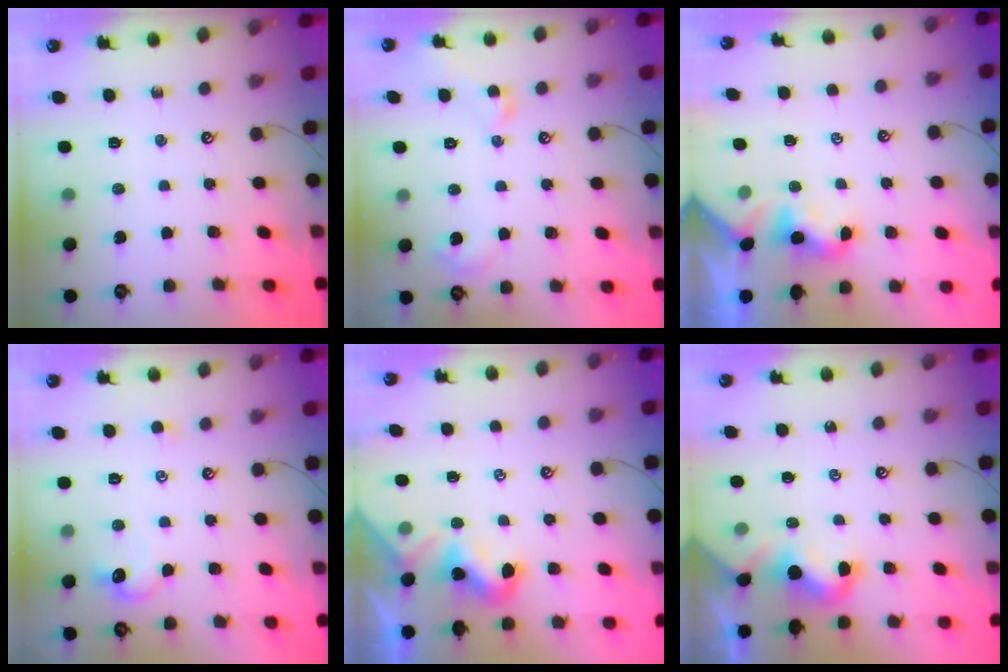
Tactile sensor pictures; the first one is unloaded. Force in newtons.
{"total": 3.5, "press": 3.4, "slide": 0.5}
{"total": 1.9, "press": 1.8, "slide": 0.5}
{"total": 3.0, "press": 2.9, "slide": 0.6}
{"total": 2.0, "press": 1.9, "slide": 0.4}
{"total": 3.2, "press": 3.2, "slide": 0.5}